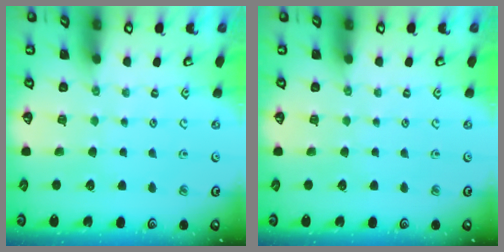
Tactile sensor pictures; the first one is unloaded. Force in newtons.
{"total": 0.0}